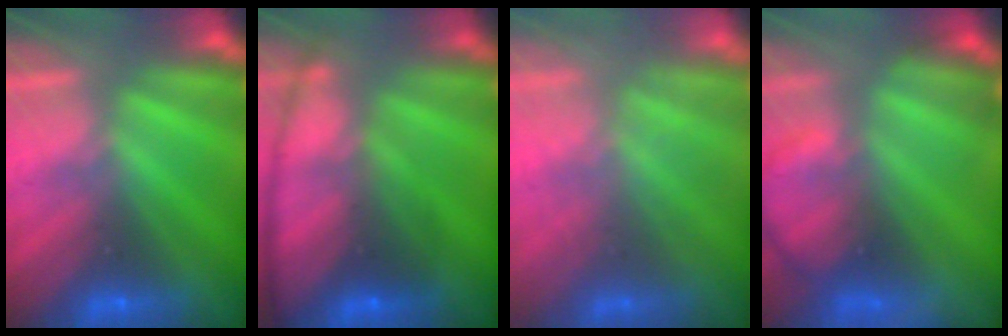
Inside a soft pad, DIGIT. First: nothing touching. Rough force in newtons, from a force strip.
{"total": 5.8}
{"total": 2.2}
{"total": 9.1}